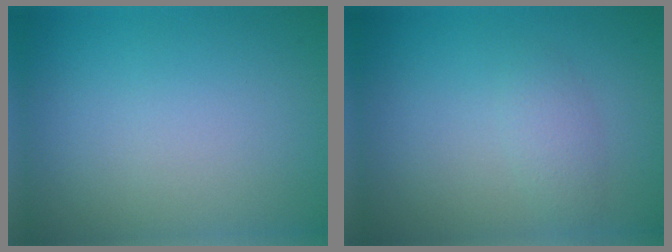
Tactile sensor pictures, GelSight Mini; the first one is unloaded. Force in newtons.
{"total": 1.5, "press": 1.5, "slide": 0.1}